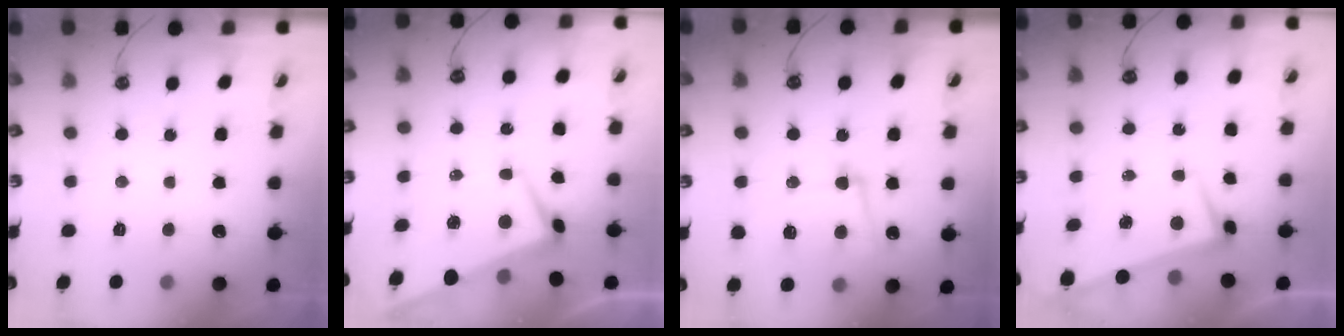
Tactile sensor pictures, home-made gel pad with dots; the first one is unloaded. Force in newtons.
{"total": 1.5, "press": 1.4, "slide": 0.7}
{"total": 8.4, "press": 8.3, "slide": 1.8}
{"total": 1.5, "press": 0.4, "slide": 1.4}